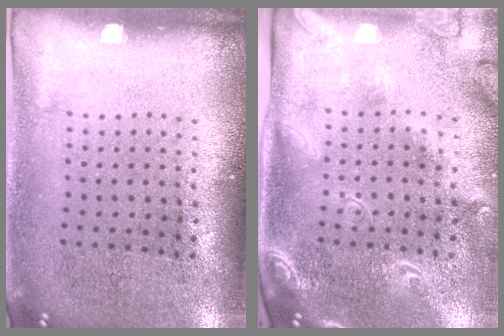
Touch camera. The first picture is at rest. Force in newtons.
{"total": 2.4, "press": 1.8, "slide": 1.6}